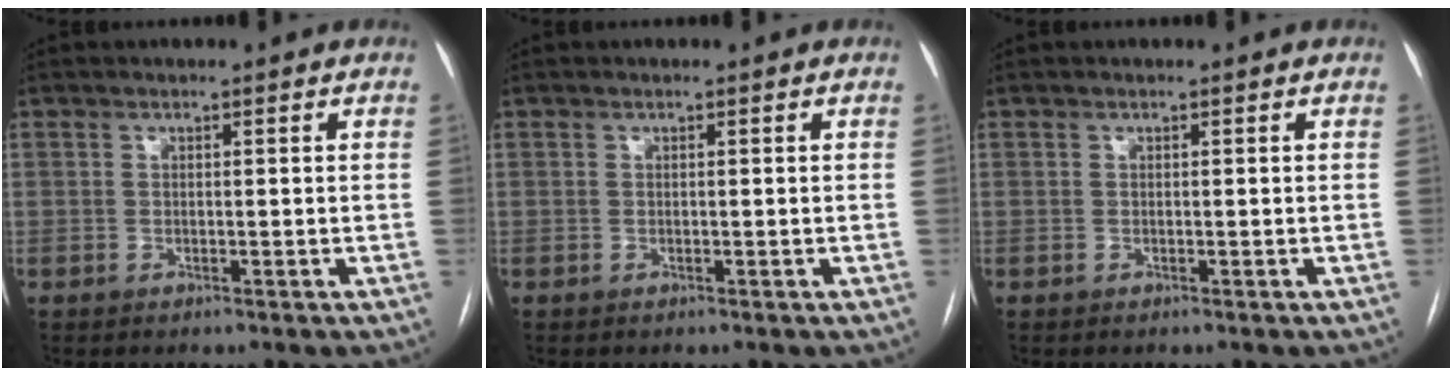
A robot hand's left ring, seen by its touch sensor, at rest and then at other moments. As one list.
[{"total": 0.0}, {"total": 0.0}]